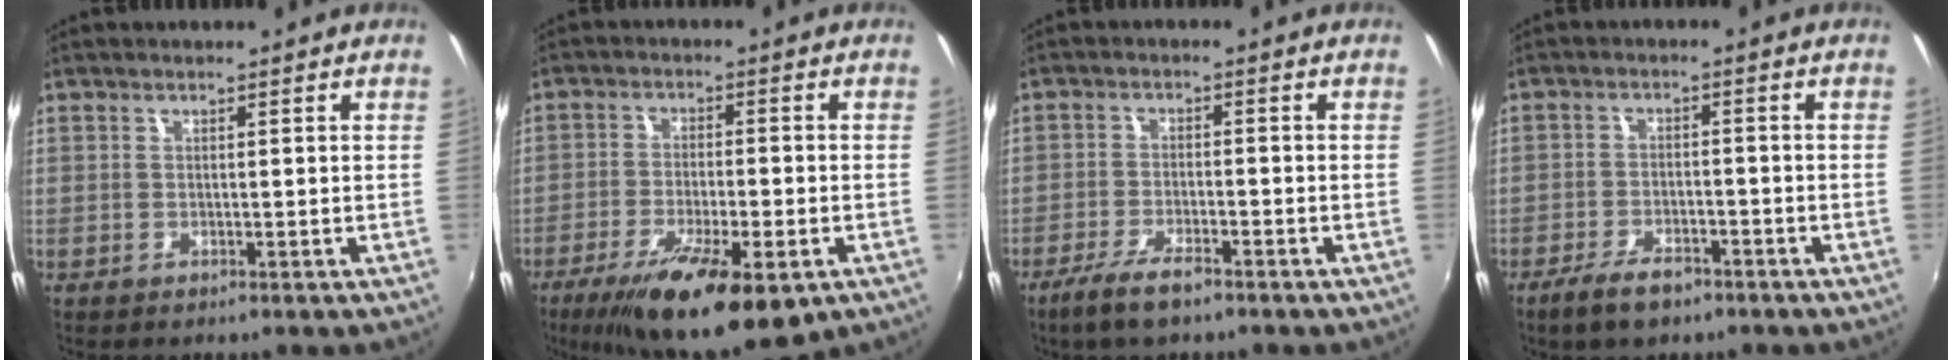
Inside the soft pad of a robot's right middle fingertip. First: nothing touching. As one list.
[{"total": 15.8, "force": [-9.1, 4.3, 12.1], "torque": [-0.227, -0.042, -0.148]}, {"total": 6.2, "force": [-4.6, 1.5, 3.9], "torque": [-0.101, -0.012, -0.086]}, {"total": 6.5, "force": [-4.8, 2.6, 3.6], "torque": [-0.093, -0.009, -0.082]}]